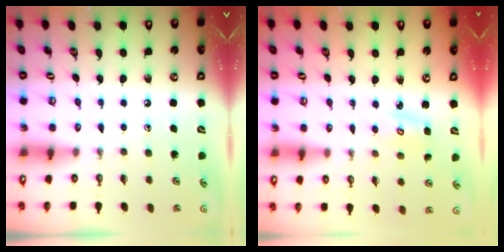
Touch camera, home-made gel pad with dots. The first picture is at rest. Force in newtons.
{"total": 3.5, "press": 3.5, "slide": 0.3}